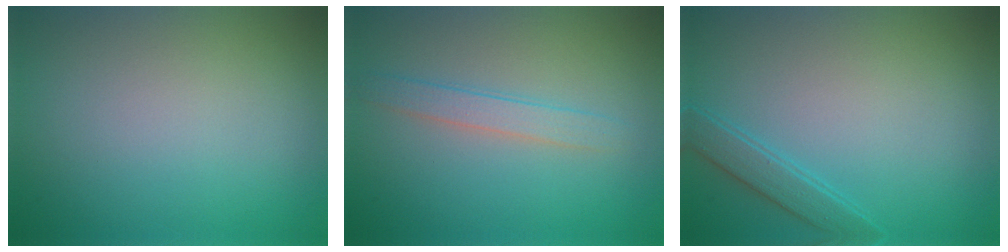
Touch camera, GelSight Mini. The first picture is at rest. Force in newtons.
{"total": 1.9, "press": 1.9, "slide": 0.1}
{"total": 1.9, "press": 1.9, "slide": 0.1}